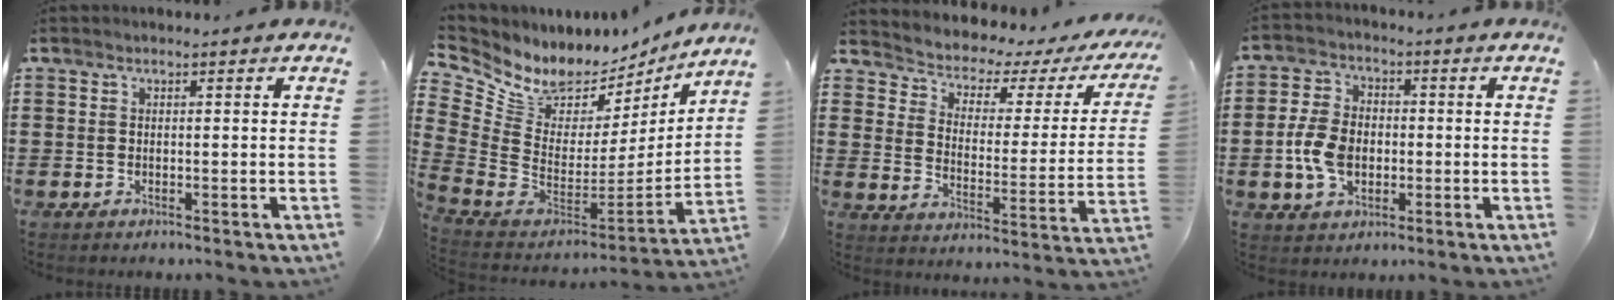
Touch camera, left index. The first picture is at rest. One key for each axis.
{"total": 6.3, "fx": 5.0, "fy": 3.7, "fz": 1.4, "tx": -0.074, "ty": -0.058, "tz": 0.089}
{"total": 2.7, "fx": 2.2, "fy": 1.2, "fz": 0.9, "tx": -0.037, "ty": -0.027, "tz": 0.027}
{"total": 7.5, "fx": -1.2, "fy": 5.1, "fz": 5.3, "tx": -0.131, "ty": 0.003, "tz": -0.028}